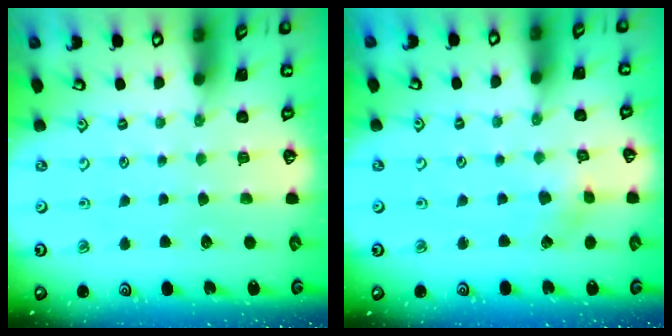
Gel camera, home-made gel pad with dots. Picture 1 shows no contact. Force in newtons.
{"total": 2.4, "press": 2.4, "slide": 0.2}